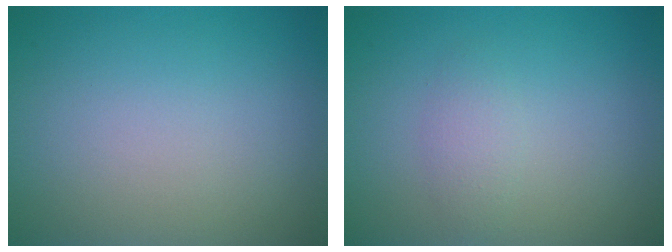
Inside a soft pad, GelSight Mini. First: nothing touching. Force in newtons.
{"total": 1.4, "press": 1.4, "slide": 0.1}